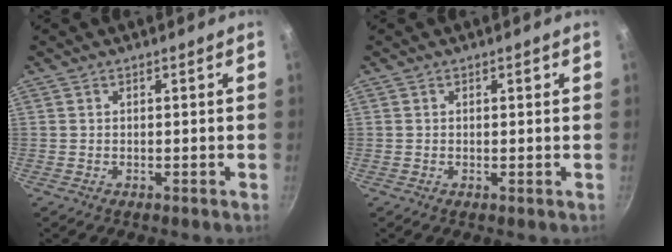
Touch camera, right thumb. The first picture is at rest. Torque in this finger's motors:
{"motor_torque": [0.09, -0.06, -0.04, 0.46, 0.06]}